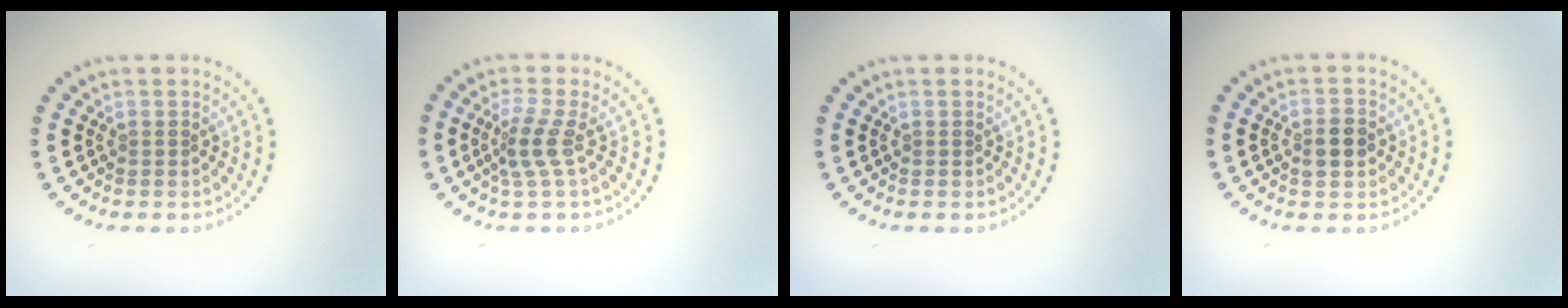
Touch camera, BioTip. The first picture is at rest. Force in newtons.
{"total": 2.4, "press": 1.7, "slide": 1.7}
{"total": 0.0}
{"total": 2.7, "press": 2.7, "slide": 0.1}